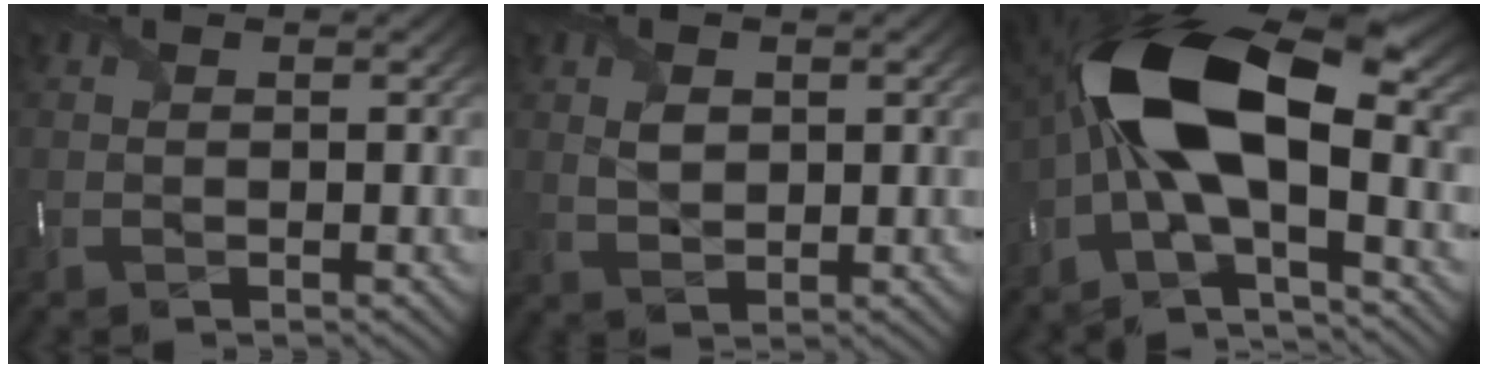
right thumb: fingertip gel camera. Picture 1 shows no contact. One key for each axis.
{"total": 2.6, "fx": 0.8, "fy": 1.8, "fz": 1.7, "tx": -0.041, "ty": -0.004, "tz": 0.018}
{"total": 16.8, "fx": -1.3, "fy": 7.5, "fz": 14.9, "tx": -0.286, "ty": 0.015, "tz": -0.043}